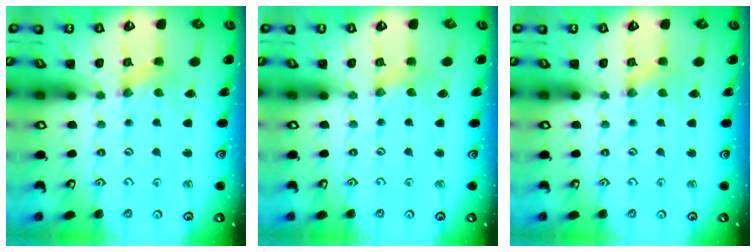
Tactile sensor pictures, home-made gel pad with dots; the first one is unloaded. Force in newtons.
{"total": 1.0, "press": 1.0, "slide": 0.2}
{"total": 0.0}